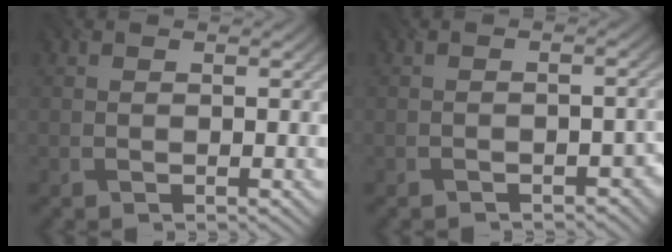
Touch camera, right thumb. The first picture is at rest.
{"total": 2.7, "force": [-2.1, 1.1, 1.4], "torque": [-0.015, 0.002, -0.026]}